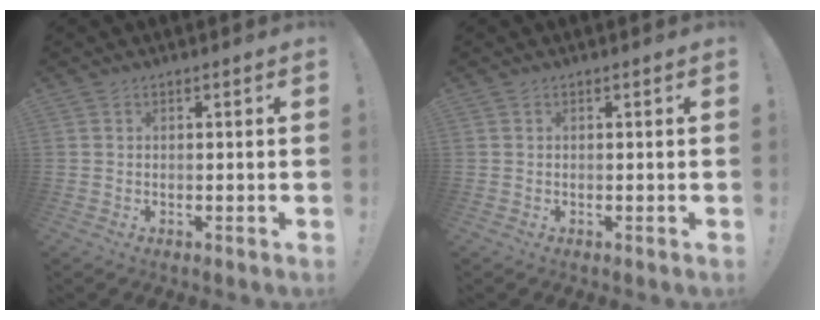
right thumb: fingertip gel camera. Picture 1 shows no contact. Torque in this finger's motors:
{"motor_torque": [-0.12, 0.12, 0.00, 0.00, 0.04]}